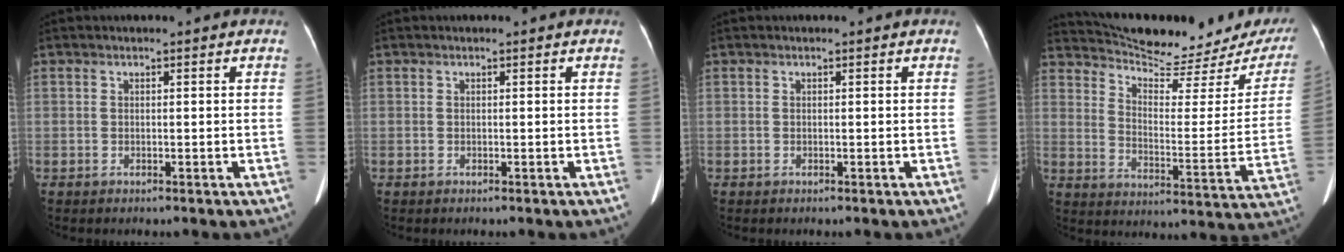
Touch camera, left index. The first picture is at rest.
{"total": 0.0}
{"total": 0.0}
{"total": 21.5, "force": [20.2, 2.9, 6.9], "torque": [-0.103, -0.069, 0.265]}